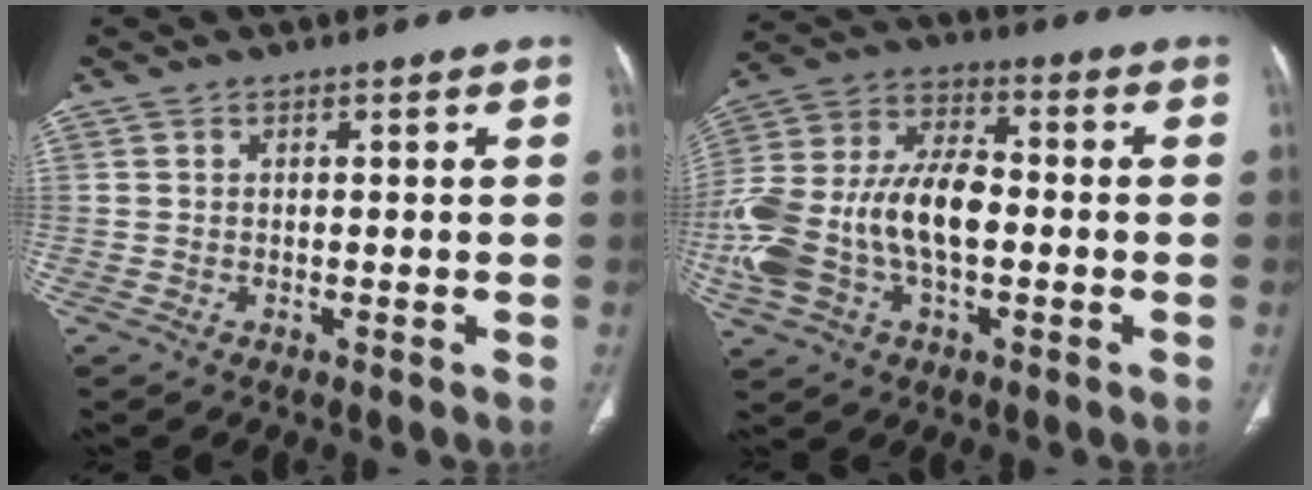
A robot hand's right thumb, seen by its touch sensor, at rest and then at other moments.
{"total": 21.2, "force": [-3.1, 12.4, 16.9], "torque": [-0.370, 0.029, -0.055]}